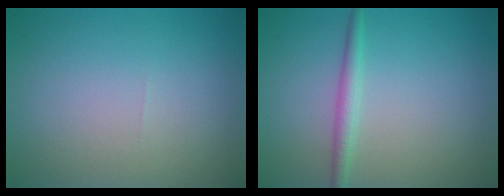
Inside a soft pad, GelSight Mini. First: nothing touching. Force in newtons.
{"total": 1.7, "press": 1.7, "slide": 0.1}